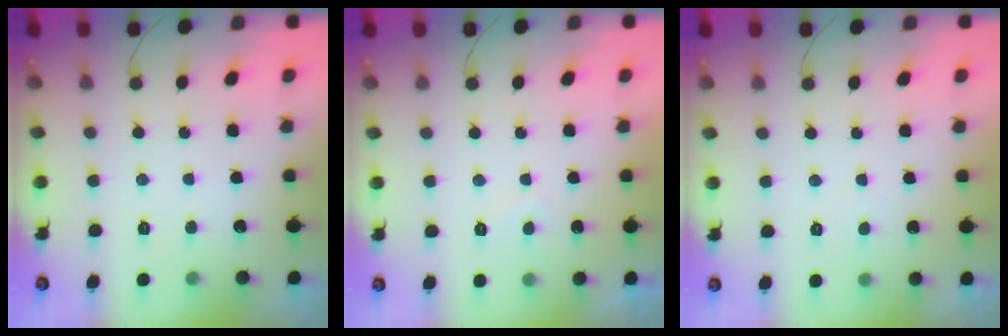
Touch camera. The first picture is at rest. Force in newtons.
{"total": 1.3, "press": 1.1, "slide": 0.7}
{"total": 0.8, "press": 0.7, "slide": 0.3}